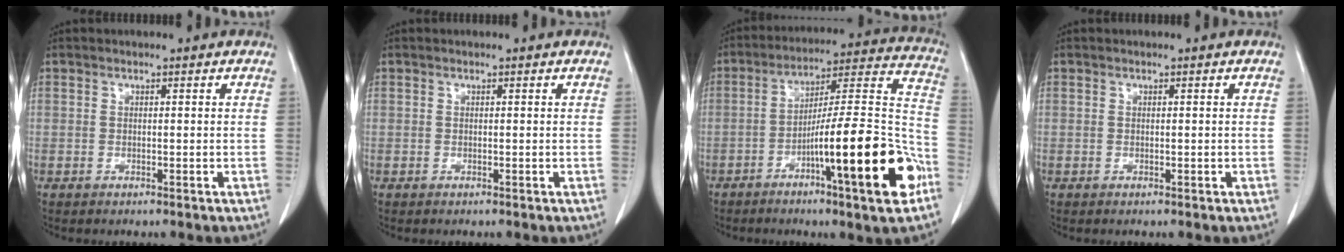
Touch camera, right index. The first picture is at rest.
{"total": 0.0}
{"total": 20.8, "force": [-8.5, 1.1, 19.0], "torque": [-0.249, 0.008, -0.130]}
{"total": 0.5, "force": [-0.1, 0.3, 0.4], "torque": [-0.008, 0.000, 0.001]}